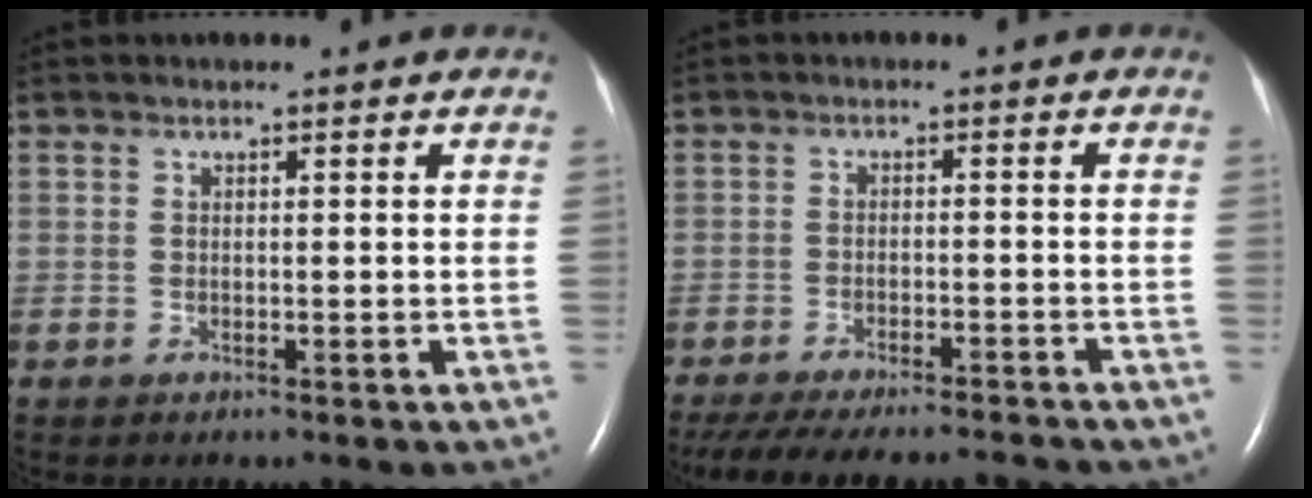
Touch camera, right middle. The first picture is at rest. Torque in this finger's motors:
{"motor_torque": [0.51, -0.54, 0.11, 0.07]}